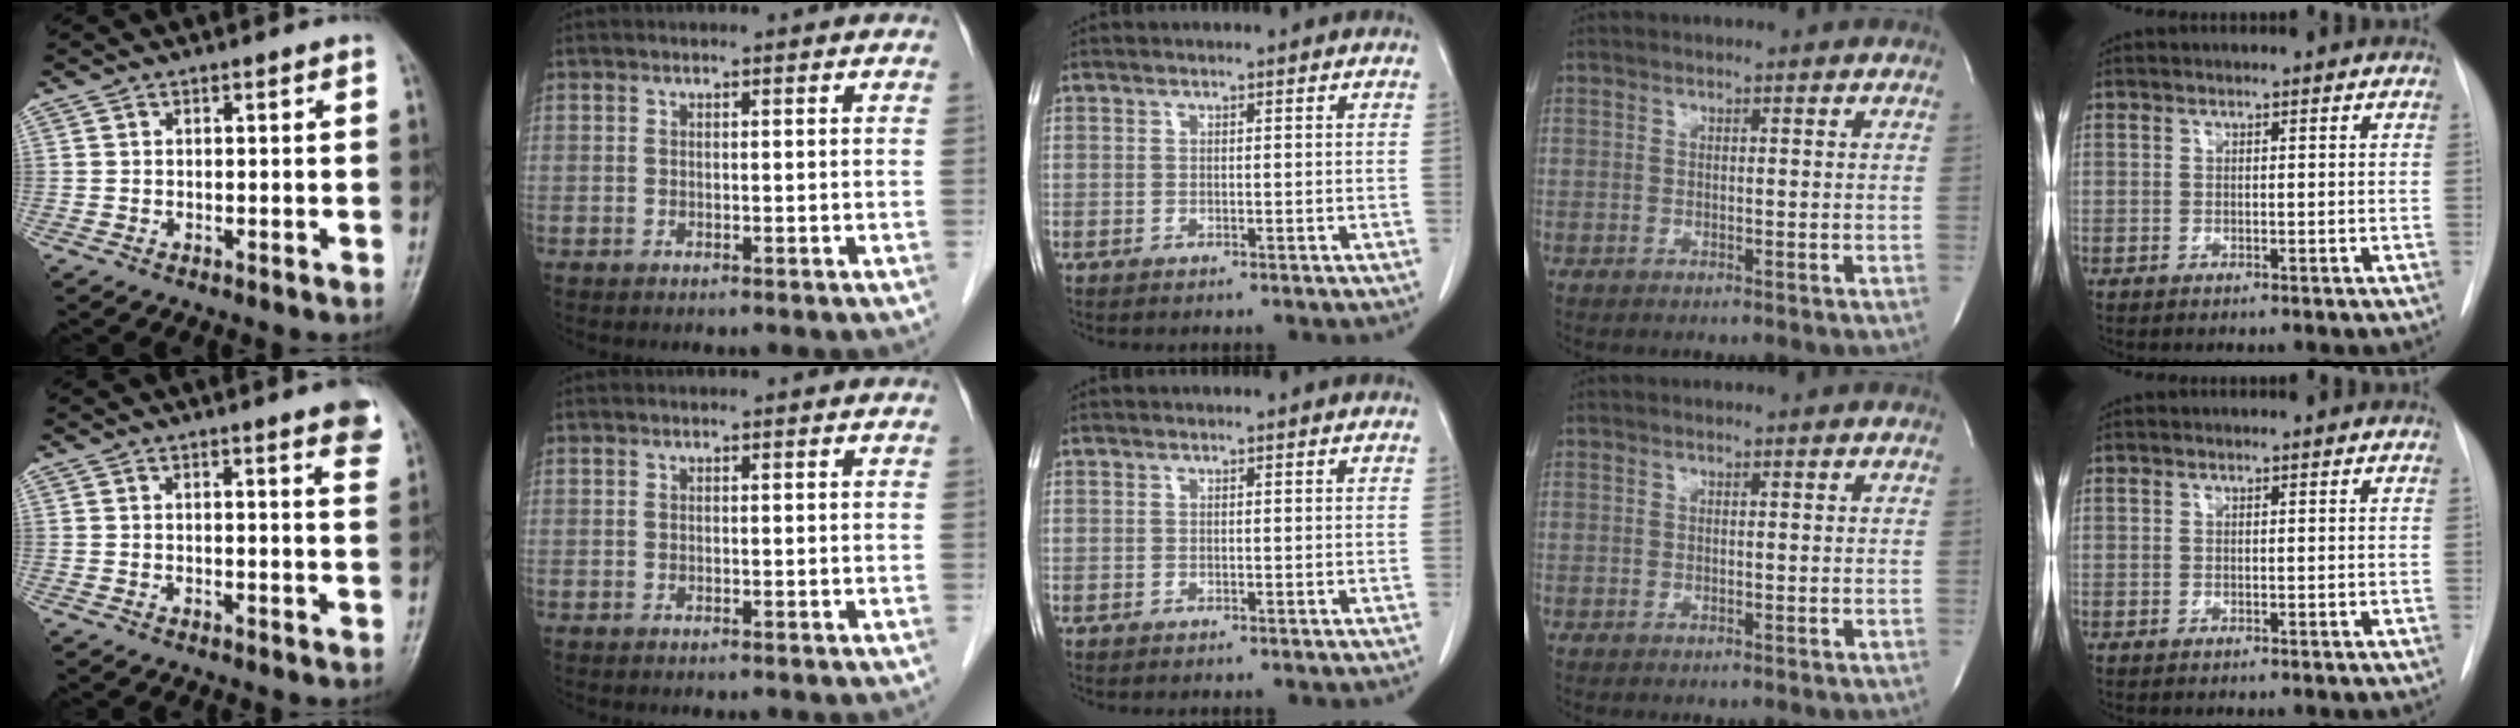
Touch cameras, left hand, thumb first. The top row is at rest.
{"thumb": {"total": 5.0, "force": [3.4, 0.5, 3.6], "torque": [-0.034, -0.010, 0.031]}}